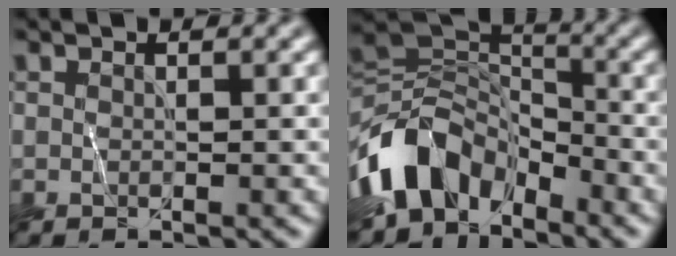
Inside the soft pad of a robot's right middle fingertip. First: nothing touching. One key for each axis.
{"total": 8.8, "fx": -4.8, "fy": 5.7, "fz": 4.6, "tx": -0.074, "ty": 0.005, "tz": -0.098}